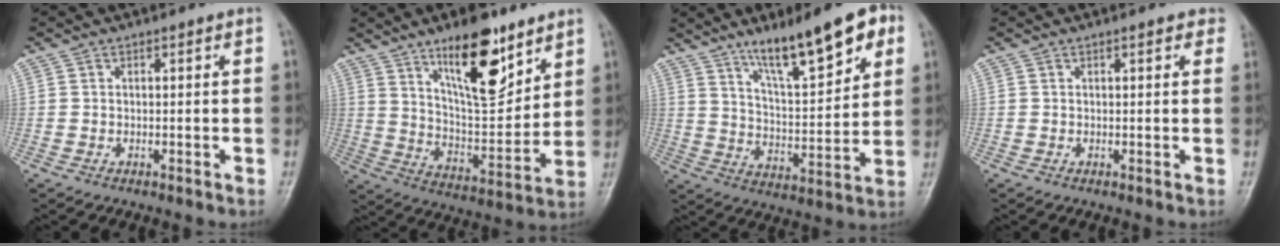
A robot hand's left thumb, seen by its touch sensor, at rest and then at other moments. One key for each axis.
{"total": 17.0, "fx": 10.4, "fy": 6.1, "fz": 12.0, "tx": -0.154, "ty": -0.068, "tz": 0.182}
{"total": 17.5, "fx": 10.2, "fy": 4.8, "fz": 13.4, "tx": -0.180, "ty": -0.039, "tz": 0.170}
{"total": 2.1, "fx": 1.4, "fy": 0.9, "fz": 1.3, "tx": 0.000, "ty": 0.002, "tz": 0.011}